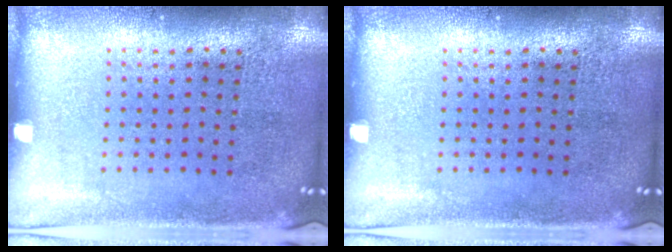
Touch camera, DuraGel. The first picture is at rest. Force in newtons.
{"total": 0.0}